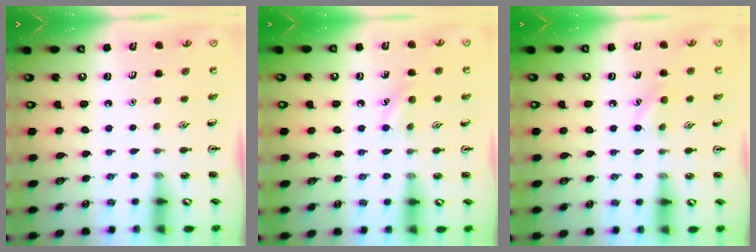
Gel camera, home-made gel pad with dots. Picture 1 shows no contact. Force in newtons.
{"total": 6.9, "press": 6.6, "slide": 2.0}
{"total": 6.7, "press": 6.4, "slide": 1.9}